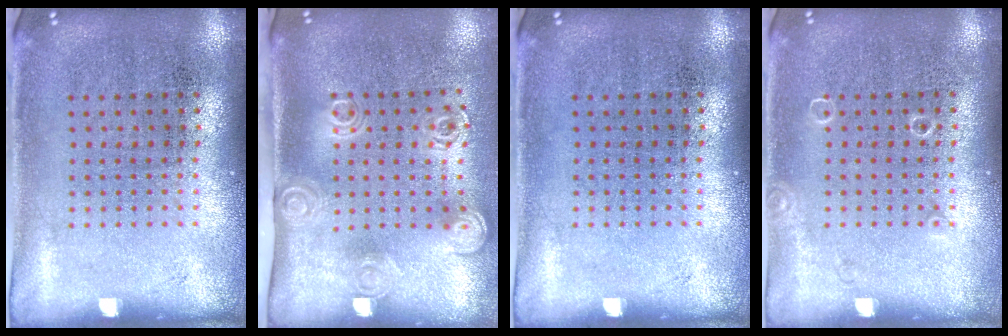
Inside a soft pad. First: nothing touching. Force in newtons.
{"total": 2.0, "press": 1.4, "slide": 1.4}
{"total": 0.0}
{"total": 0.6, "press": 0.6, "slide": 0.1}